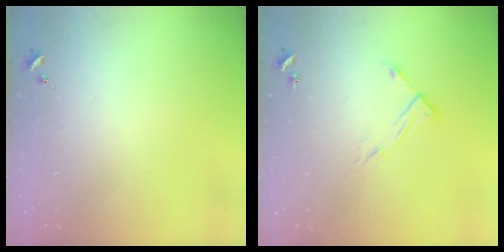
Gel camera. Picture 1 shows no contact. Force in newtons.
{"total": 8.1, "press": 8.1, "slide": 0.6}